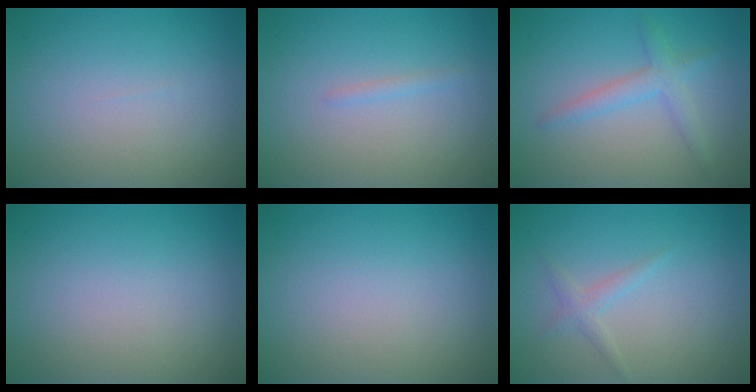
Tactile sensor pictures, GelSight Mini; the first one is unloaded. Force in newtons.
{"total": 0.7, "press": 0.7, "slide": 0.1}
{"total": 2.4, "press": 2.4, "slide": 0.3}
{"total": 0.0}
{"total": 0.0}
{"total": 1.3, "press": 1.3, "slide": 0.1}